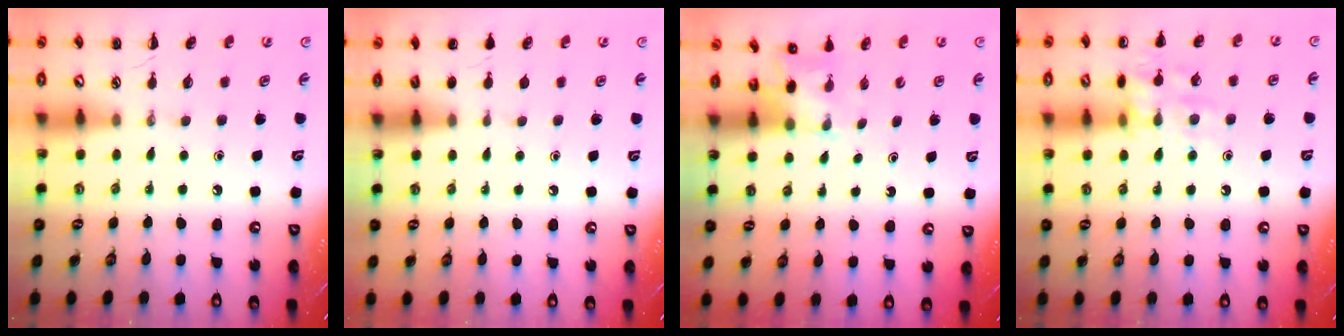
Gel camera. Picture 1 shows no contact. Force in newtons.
{"total": 1.1, "press": 1.1, "slide": 0.2}
{"total": 2.1, "press": 2.0, "slide": 0.6}
{"total": 11.3, "press": 11.2, "slide": 1.0}